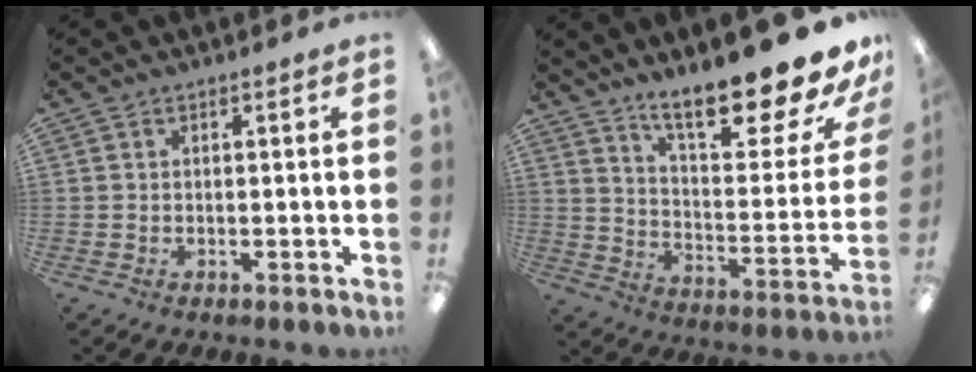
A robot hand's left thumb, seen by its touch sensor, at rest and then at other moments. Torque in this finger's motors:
{"motor_torque": [0.43, 0.44, 1.15, -1.62, 0.13]}